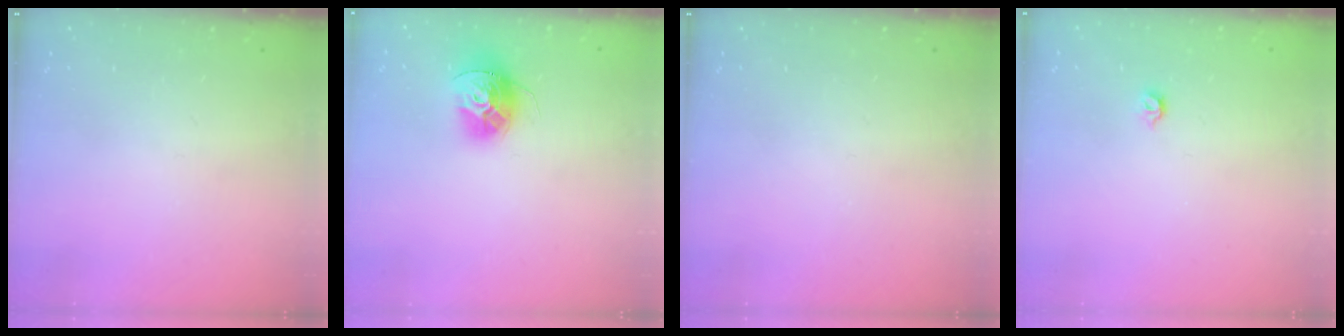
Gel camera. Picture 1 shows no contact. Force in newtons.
{"total": 12.7, "press": 12.7, "slide": 1.0}
{"total": 0.0}
{"total": 3.9, "press": 3.8, "slide": 0.7}